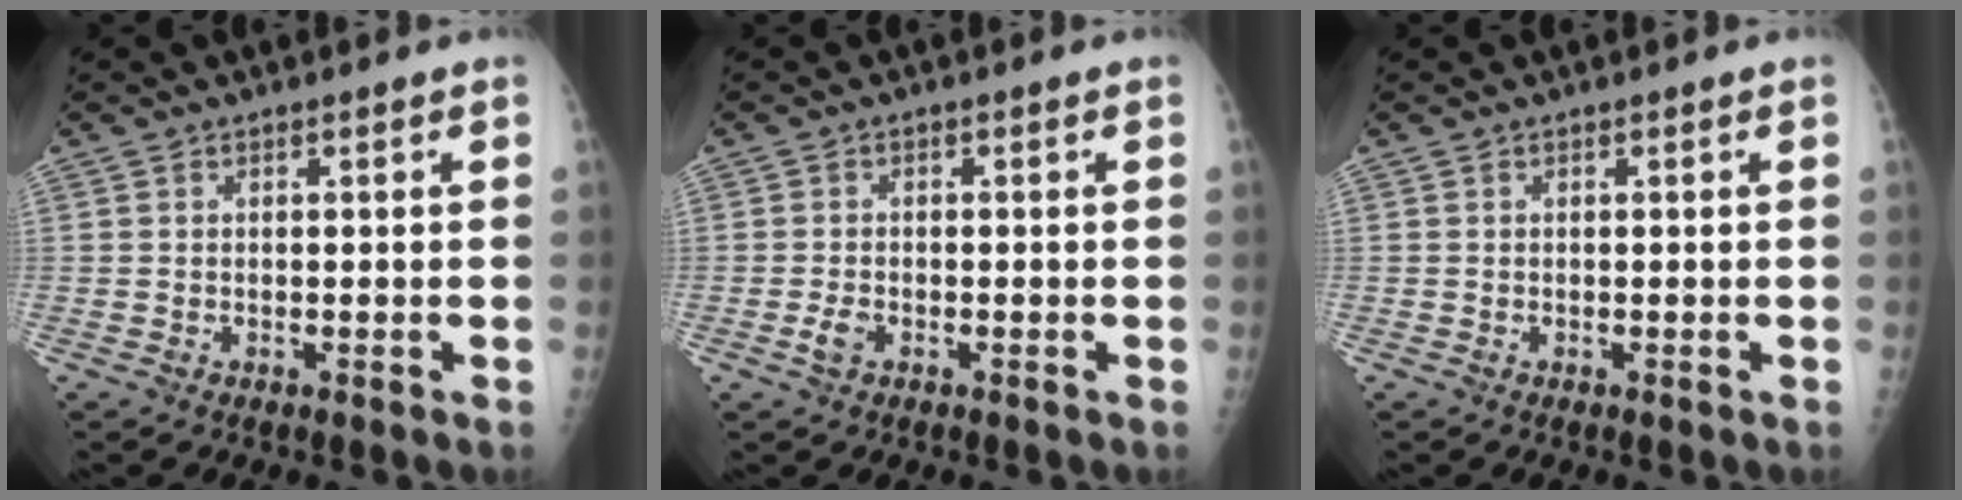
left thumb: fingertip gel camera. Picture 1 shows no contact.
{"total": 2.0, "force": [-0.9, 1.2, 1.3], "torque": [-0.028, 0.002, -0.018]}
{"total": 0.0}